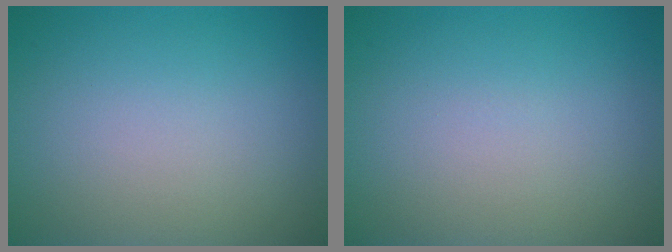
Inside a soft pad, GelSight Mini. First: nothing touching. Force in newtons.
{"total": 0.0}